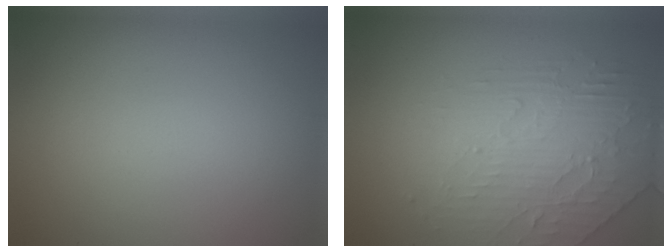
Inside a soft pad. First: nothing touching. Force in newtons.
{"total": 2.8, "press": 2.3, "slide": 1.6}